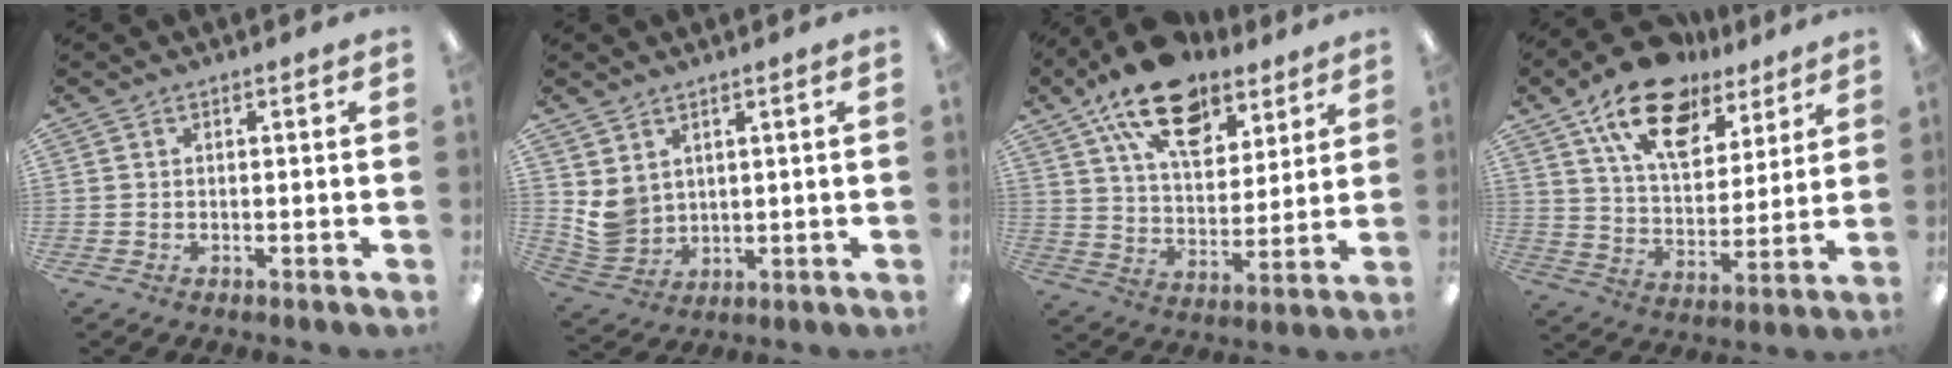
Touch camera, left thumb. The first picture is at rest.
{"total": 5.3, "force": [2.5, 4.4, 1.5], "torque": [-0.036, -0.010, 0.054]}
{"total": 19.2, "force": [12.9, 9.9, 10.2], "torque": [-0.173, -0.062, 0.228]}
{"total": 18.5, "force": [12.1, 9.8, 10.0], "torque": [-0.168, -0.056, 0.214]}